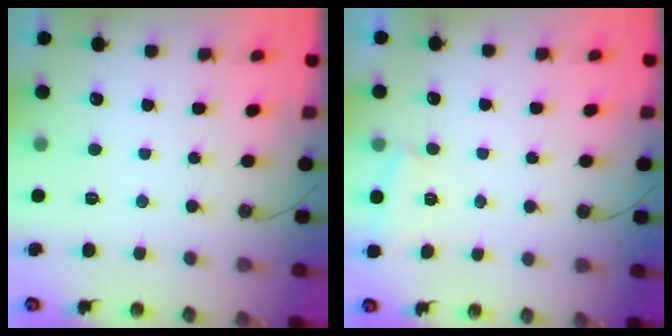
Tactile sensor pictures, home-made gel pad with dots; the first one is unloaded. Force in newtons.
{"total": 1.5, "press": 1.4, "slide": 0.4}